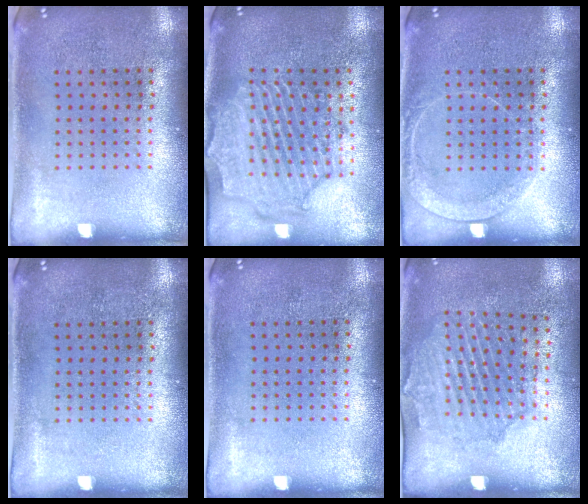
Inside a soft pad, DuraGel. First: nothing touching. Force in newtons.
{"total": 2.4, "press": 2.2, "slide": 0.8}
{"total": 1.5, "press": 1.4, "slide": 0.4}
{"total": 0.0}
{"total": 0.0}
{"total": 1.7, "press": 1.5, "slide": 0.8}